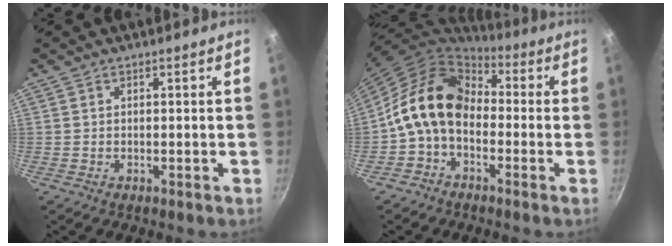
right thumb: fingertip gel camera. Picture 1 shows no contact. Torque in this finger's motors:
{"motor_torque": [2.49, 2.52, 1.40, -1.37, 0.23]}